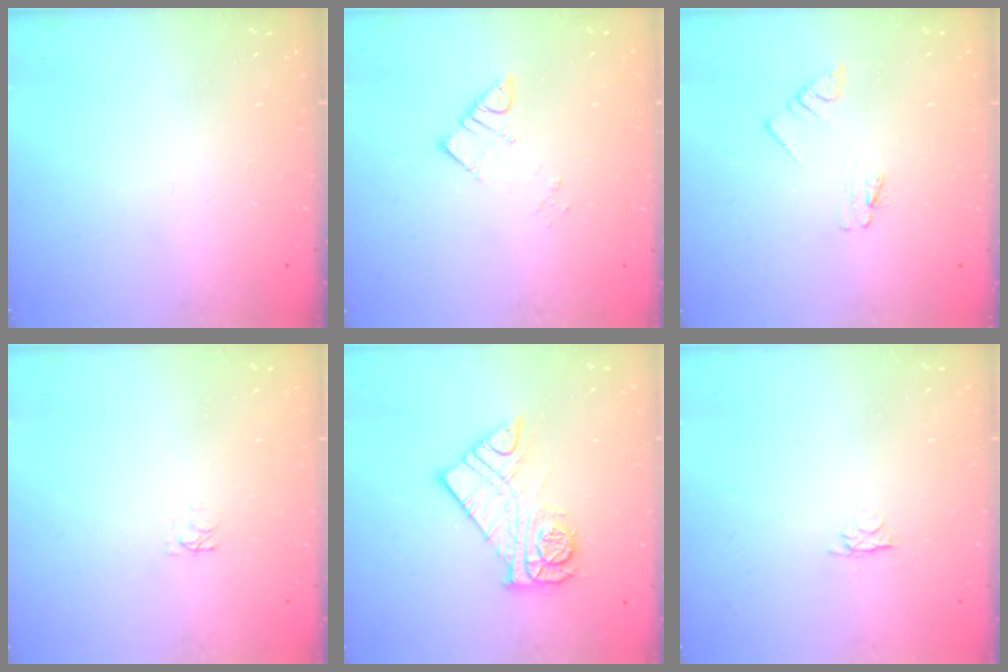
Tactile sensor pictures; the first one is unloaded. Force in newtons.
{"total": 5.1, "press": 5.1, "slide": 0.4}
{"total": 1.1, "press": 1.1, "slide": 0.0}
{"total": 3.4, "press": 3.4, "slide": 0.4}
{"total": 11.4, "press": 11.4, "slide": 1.0}
{"total": 2.8, "press": 2.7, "slide": 0.4}